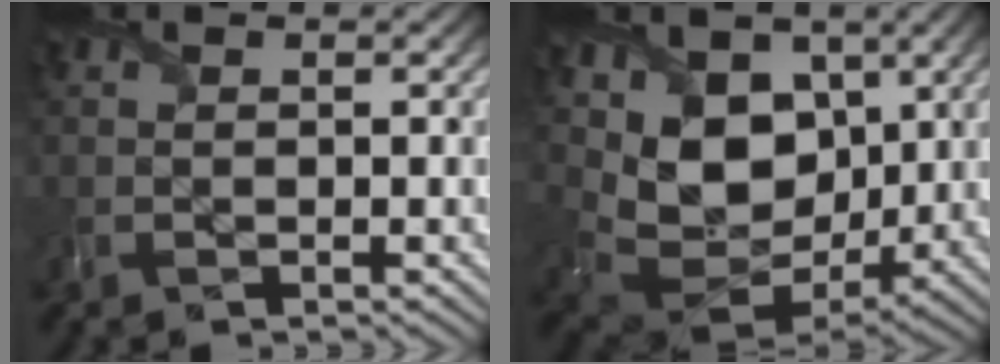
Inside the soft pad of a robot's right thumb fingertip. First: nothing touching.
{"total": 12.2, "force": [3.2, 8.9, 7.6], "torque": [-0.177, -0.015, 0.063]}